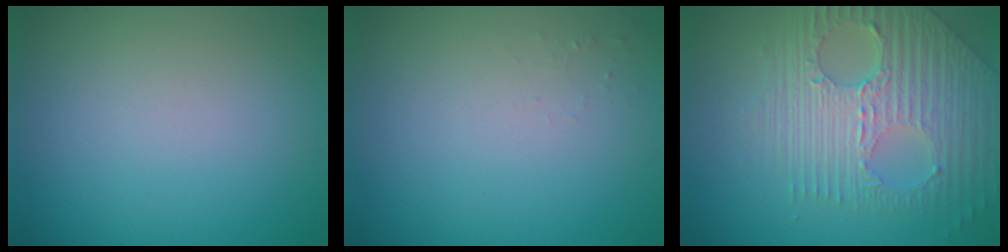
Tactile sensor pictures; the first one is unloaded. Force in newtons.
{"total": 0.5, "press": 0.5, "slide": 0.1}
{"total": 7.8, "press": 5.2, "slide": 5.8}